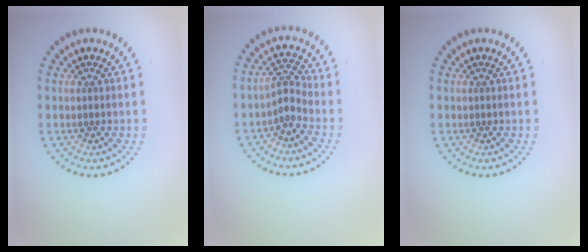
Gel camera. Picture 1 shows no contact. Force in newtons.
{"total": 2.0, "press": 1.4, "slide": 1.5}
{"total": 0.0}